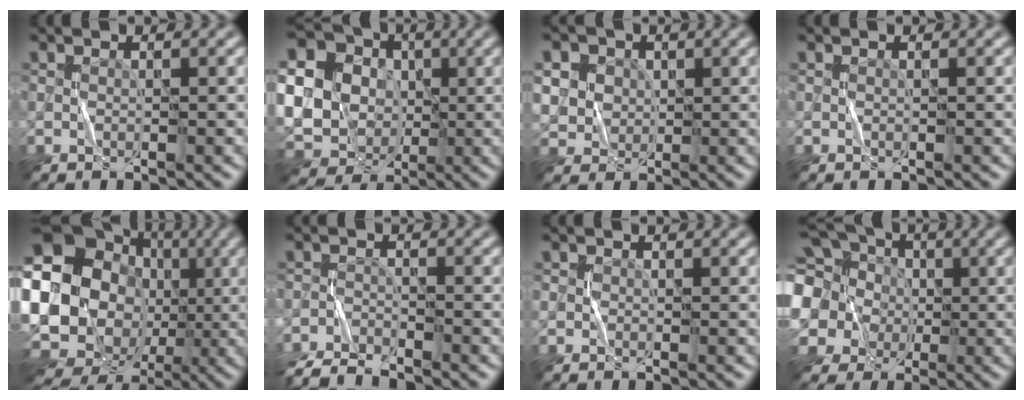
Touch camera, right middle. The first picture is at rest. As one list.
[{"total": 19.6, "force": [0.9, 17.5, 8.8], "torque": [-0.249, 0.014, -0.010]}, {"total": 7.7, "force": [2.8, 6.4, 3.2], "torque": [-0.080, 0.027, 0.036]}, {"total": 0.0}, {"total": 21.3, "force": [-2.5, 18.5, 10.4], "torque": [-0.196, 0.009, -0.072]}, {"total": 3.8, "force": [-3.7, 0.6, 1.0], "torque": [-0.022, -0.006, -0.078]}, {"total": 0.5, "force": [0.0, 0.5, 0.2], "torque": [0.001, 0.000, -0.003]}, {"total": 17.1, "force": [2.0, 15.3, 7.6], "torque": [-0.214, 0.023, -0.007]}]